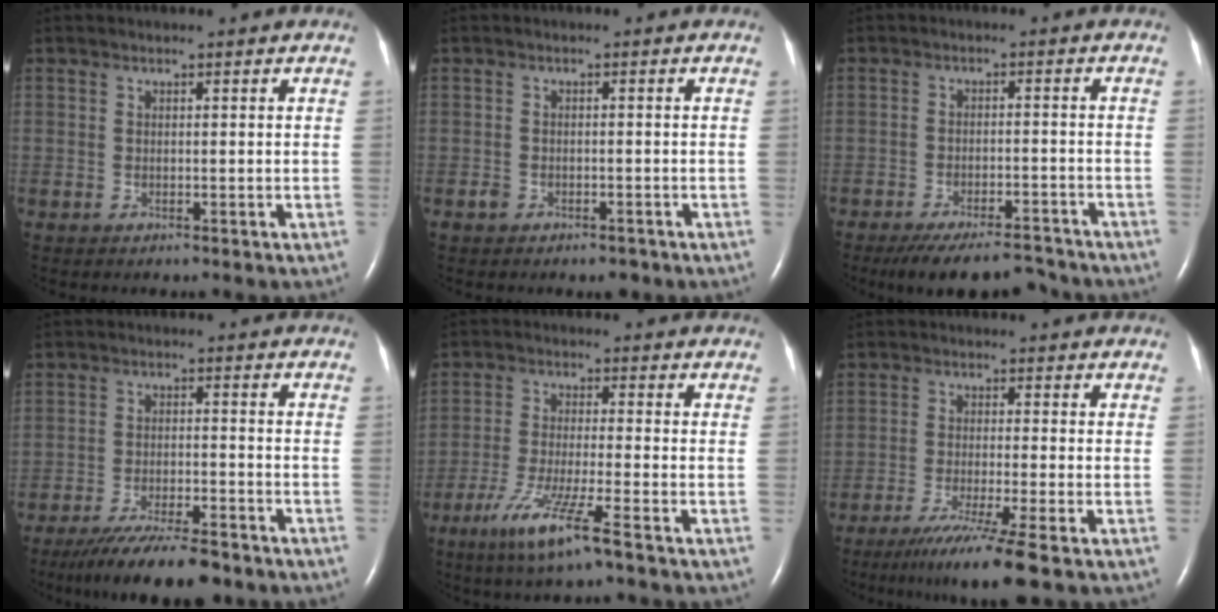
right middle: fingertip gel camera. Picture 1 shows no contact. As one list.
[{"total": 2.3, "force": [-1.5, 1.4, 1.0], "torque": [-0.016, 0.003, -0.015]}, {"total": 10.6, "force": [-9.6, 2.4, 3.8], "torque": [-0.062, -0.001, -0.142]}, {"total": 11.6, "force": [-9.6, 1.8, 6.3], "torque": [-0.103, -0.024, -0.152]}, {"total": 8.6, "force": [-5.1, -0.5, 6.9], "torque": [-0.136, -0.025, -0.096]}, {"total": 9.0, "force": [-6.2, -1.6, 6.3], "torque": [-0.105, -0.031, -0.103]}]